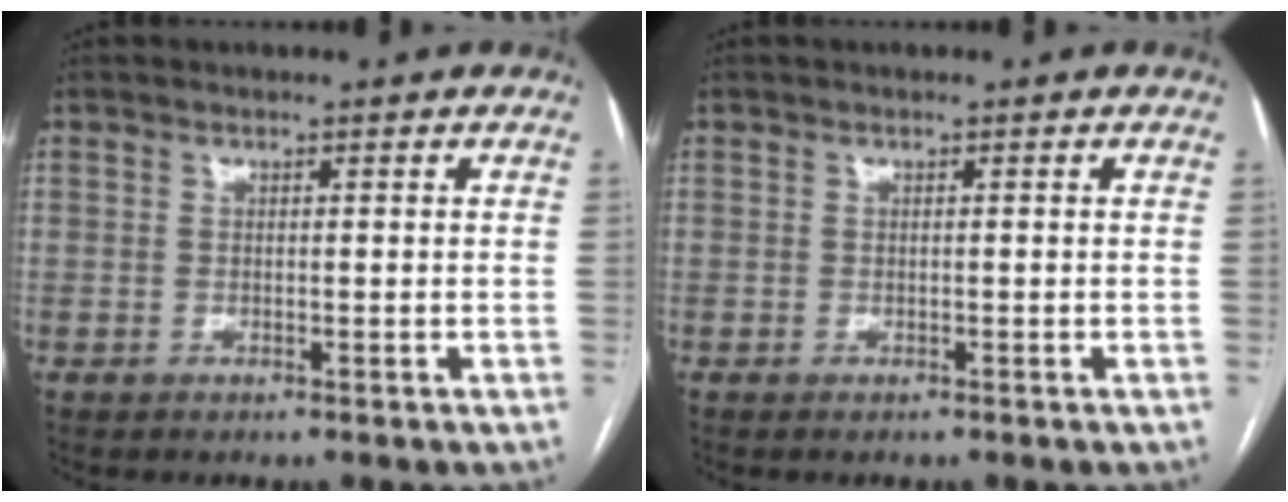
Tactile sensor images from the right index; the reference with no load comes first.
{"total": 0.0}